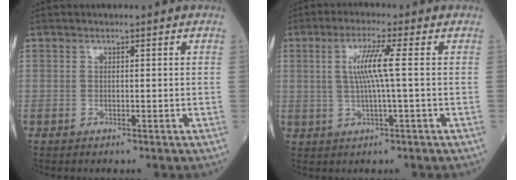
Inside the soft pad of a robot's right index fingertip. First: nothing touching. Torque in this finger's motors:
{"motor_torque": [0.90, 0.21, 0.32, 0.13]}